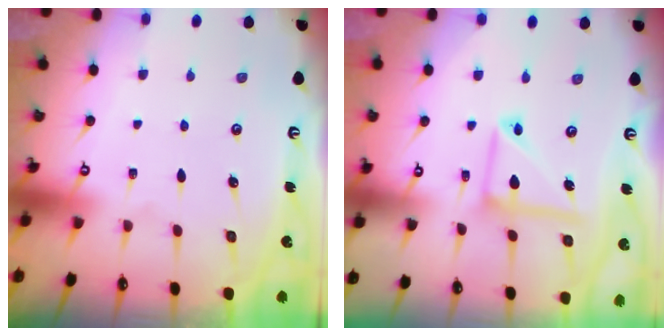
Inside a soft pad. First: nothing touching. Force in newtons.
{"total": 11.2, "press": 11.1, "slide": 1.0}